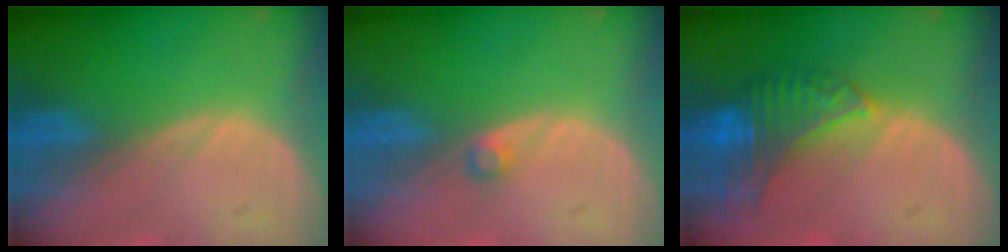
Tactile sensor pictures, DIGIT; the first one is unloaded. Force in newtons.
{"total": 1.2, "press": 1.2, "slide": 0.2}
{"total": 8.1, "press": 7.3, "slide": 3.5}